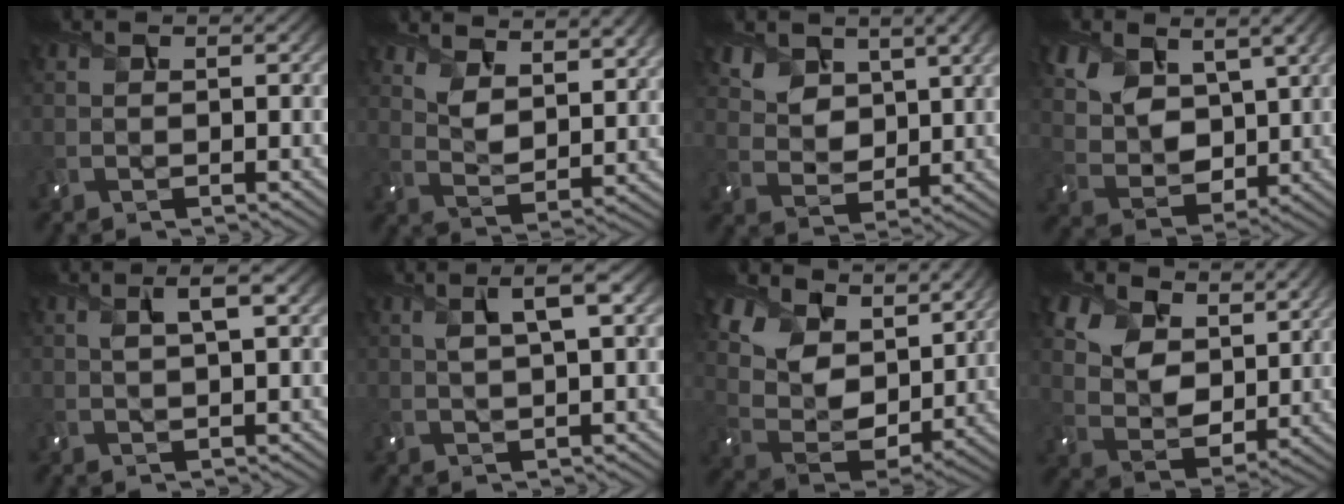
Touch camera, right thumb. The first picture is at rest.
{"total": 9.3, "force": [6.5, 3.7, 5.5], "torque": [-0.116, -0.008, 0.114]}
{"total": 6.6, "force": [4.1, 3.6, 3.7], "torque": [-0.090, -0.005, 0.076]}
{"total": 9.0, "force": [4.1, 5.5, 5.8], "torque": [-0.150, -0.006, 0.084]}
{"total": 3.1, "force": [1.1, 0.5, 2.8], "torque": [-0.053, 0.010, 0.021]}
{"total": 4.3, "force": [1.6, 0.8, 3.9], "torque": [-0.075, 0.010, 0.029]}
{"total": 13.9, "force": [9.4, 7.7, 6.8], "torque": [-0.207, 0.032, 0.153]}
{"total": 11.0, "force": [7.3, 6.3, 5.4], "torque": [-0.154, -0.013, 0.133]}